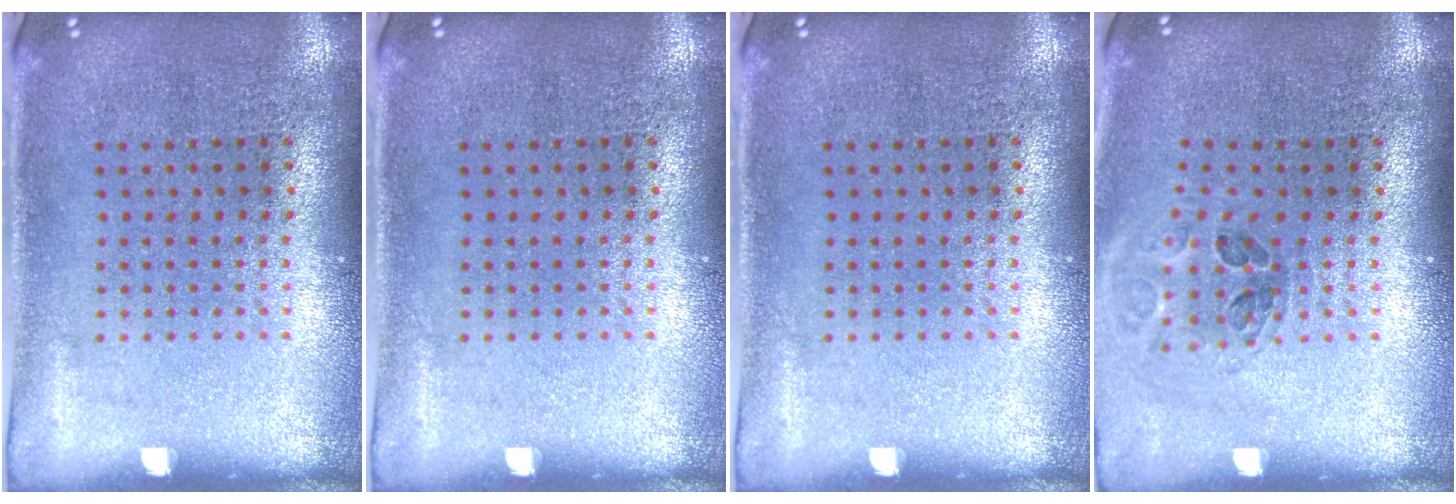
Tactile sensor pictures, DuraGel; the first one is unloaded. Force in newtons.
{"total": 0.0}
{"total": 0.0}
{"total": 1.0, "press": 0.9, "slide": 0.1}